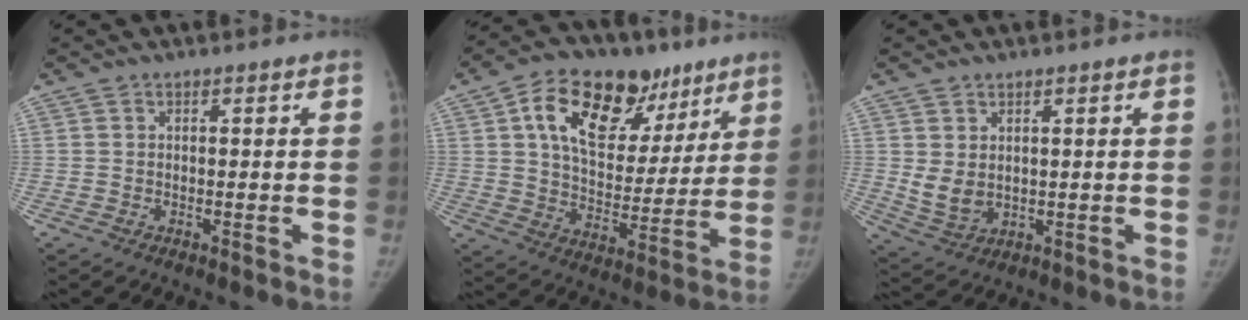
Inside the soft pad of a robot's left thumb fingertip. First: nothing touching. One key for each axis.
{"total": 23.1, "fx": 11.7, "fy": 13.7, "fz": 14.4, "tx": -0.184, "ty": -0.010, "tz": 0.190}
{"total": 4.7, "fx": 1.1, "fy": 3.2, "fz": 3.3, "tx": -0.052, "ty": -0.014, "tz": 0.037}